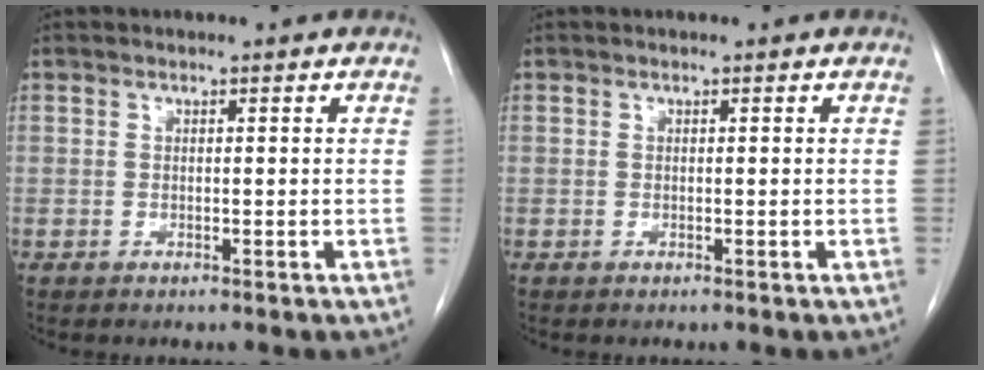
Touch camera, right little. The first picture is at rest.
{"total": 0.0}